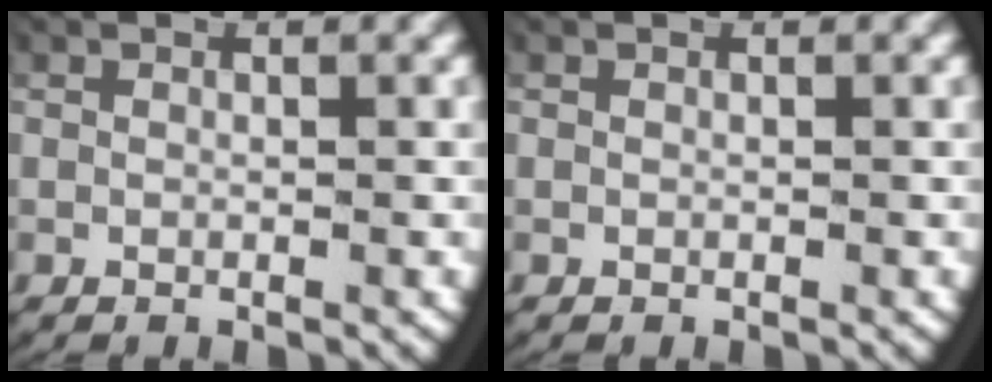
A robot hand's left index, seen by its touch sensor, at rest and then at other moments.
{"total": 0.0}